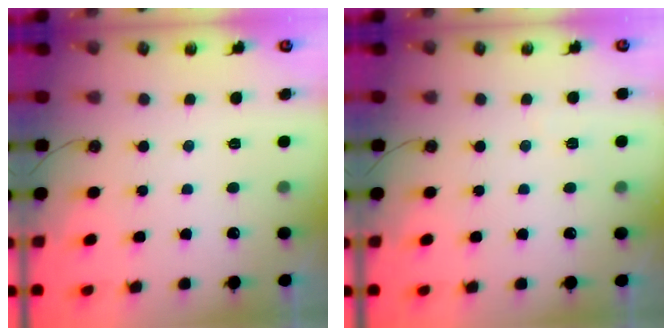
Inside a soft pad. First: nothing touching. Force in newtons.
{"total": 2.1, "press": 2.1, "slide": 0.5}